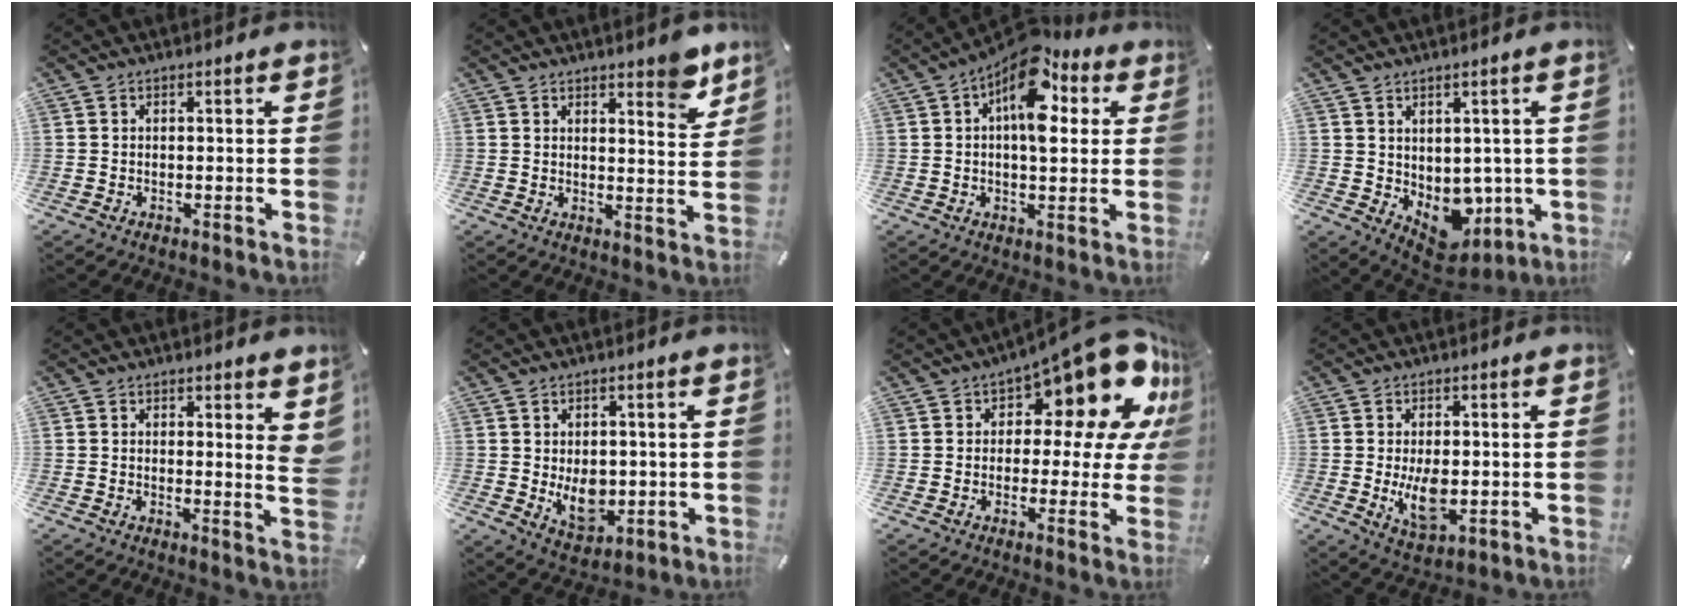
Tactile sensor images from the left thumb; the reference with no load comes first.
{"total": 6.3, "force": [5.2, 2.3, 2.8], "torque": [-0.021, -0.039, 0.086]}
{"total": 13.8, "force": [5.5, 7.1, 10.4], "torque": [-0.145, -0.031, 0.095]}
{"total": 6.6, "force": [-0.1, 6.1, 2.6], "torque": [-0.013, -0.023, 0.007]}
{"total": 3.4, "force": [2.6, 0.6, 2.2], "torque": [-0.018, -0.030, 0.039]}
{"total": 8.0, "force": [0.0, 6.2, 5.0], "torque": [-0.063, -0.007, 0.003]}
{"total": 17.1, "force": [10.9, 7.1, 11.1], "torque": [-0.138, -0.090, 0.181]}
{"total": 8.1, "force": [-0.5, 4.4, 6.8], "torque": [-0.141, -0.014, -0.013]}